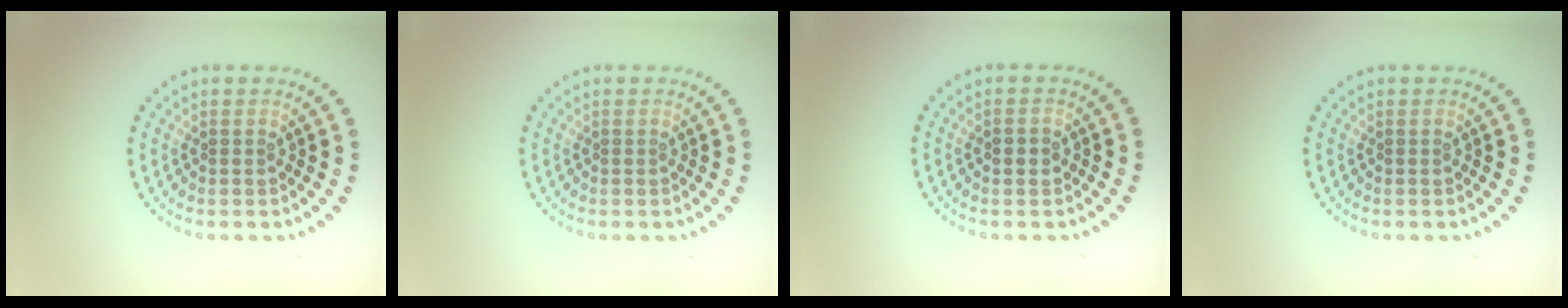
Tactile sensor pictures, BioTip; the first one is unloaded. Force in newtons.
{"total": 0.0}
{"total": 1.6, "press": 1.6, "slide": 0.1}
{"total": 0.0}